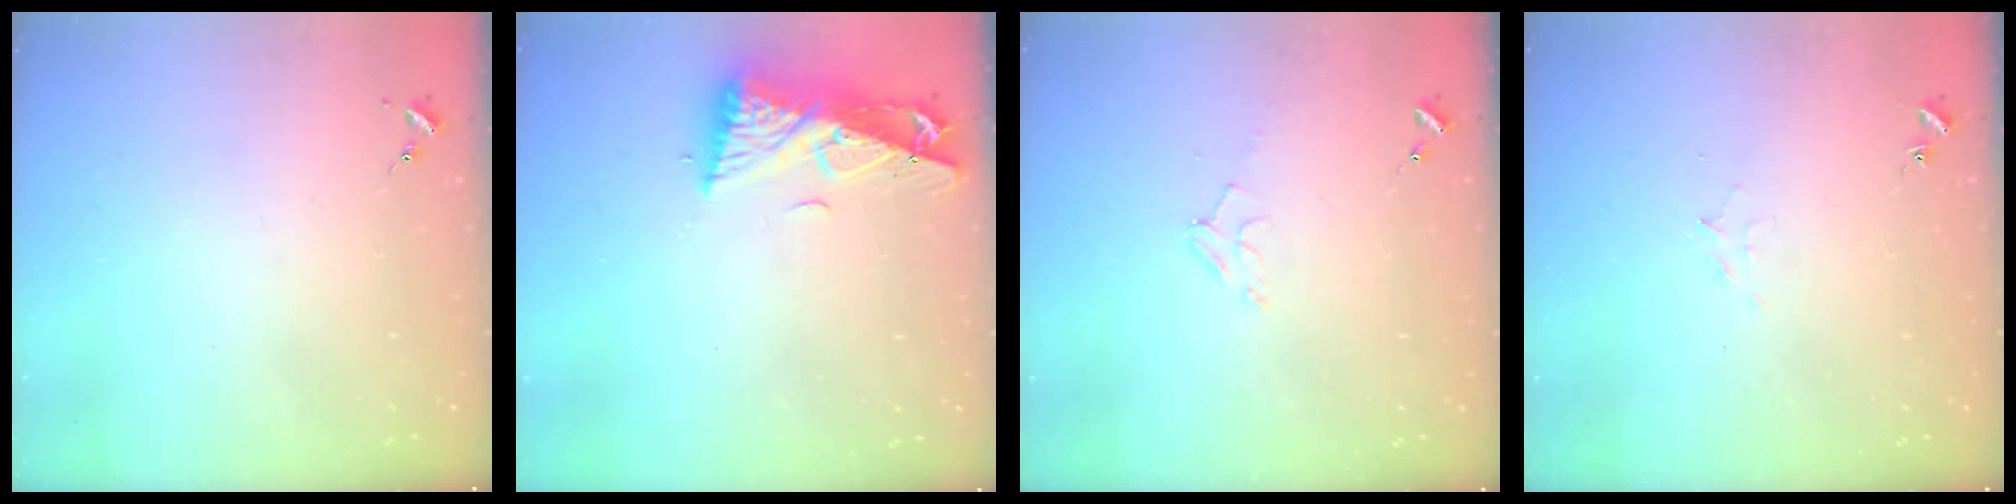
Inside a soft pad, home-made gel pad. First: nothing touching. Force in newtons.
{"total": 10.6, "press": 10.5, "slide": 1.4}
{"total": 5.2, "press": 5.1, "slide": 0.9}
{"total": 5.8, "press": 5.8, "slide": 0.6}